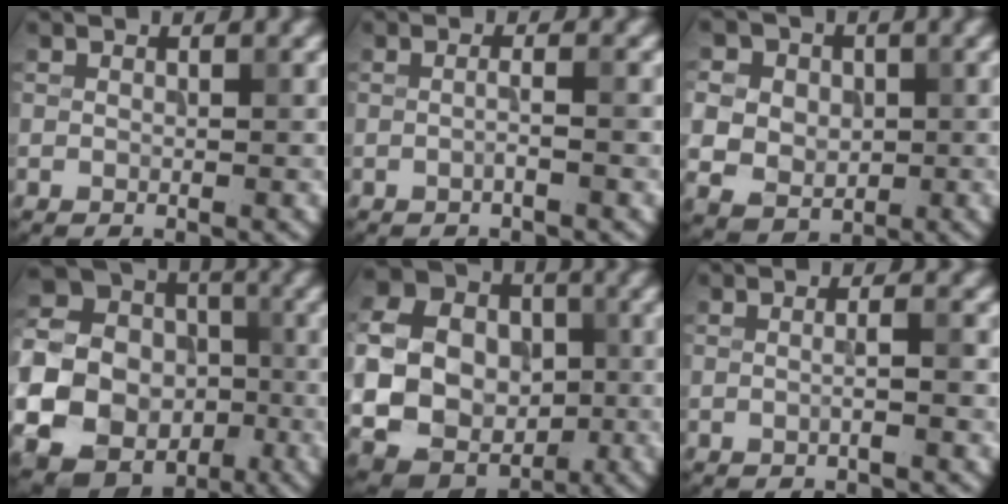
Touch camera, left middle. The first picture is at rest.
{"total": 1.2, "force": [-0.3, 0.2, 1.2], "torque": [-0.017, 0.001, -0.011]}
{"total": 9.2, "force": [2.1, 7.9, 4.4], "torque": [-0.097, 0.028, 0.021]}
{"total": 20.5, "force": [-5.2, 18.7, 6.7], "torque": [-0.196, -0.016, -0.118]}
{"total": 11.1, "force": [-0.6, 9.3, 6.0], "torque": [-0.117, -0.005, -0.017]}
{"total": 1.5, "force": [-0.2, 0.2, 1.5], "torque": [-0.021, 0.000, -0.007]}